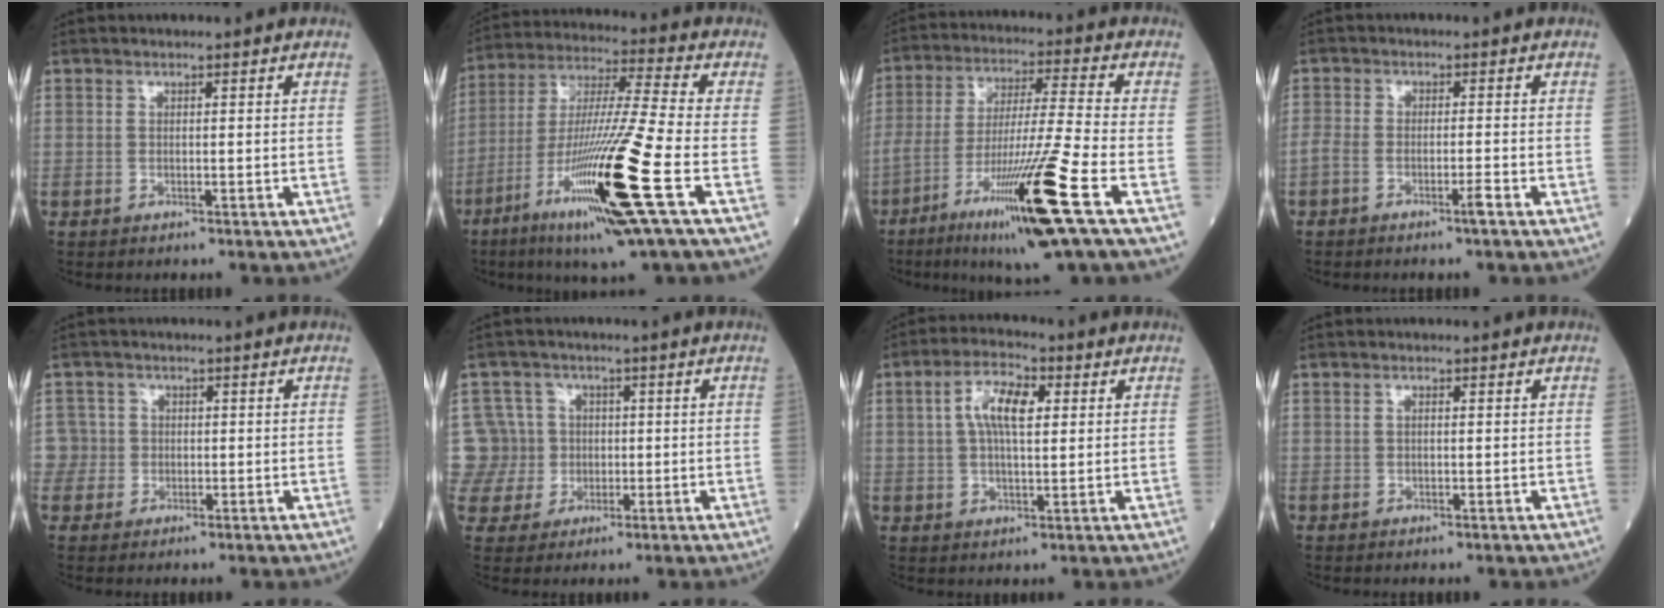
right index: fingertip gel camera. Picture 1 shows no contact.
{"total": 19.9, "force": [-7.8, -0.8, 18.3], "torque": [-0.359, -0.038, -0.148]}
{"total": 17.1, "force": [-8.1, -1.2, 15.0], "torque": [-0.286, -0.037, -0.145]}
{"total": 2.8, "force": [-1.8, 0.1, 2.2], "torque": [-0.046, 0.002, -0.036]}
{"total": 3.2, "force": [-0.2, 3.2, -0.4], "torque": [0.024, 0.011, -0.009]}
{"total": 7.2, "force": [0.4, 7.2, 0.2], "torque": [-0.004, 0.023, 0.015]}
{"total": 7.6, "force": [2.0, 2.8, 6.8], "torque": [-0.130, 0.015, 0.034]}
{"total": 0.6, "force": [0.1, 0.3, 0.5], "torque": [-0.010, 0.003, 0.002]}